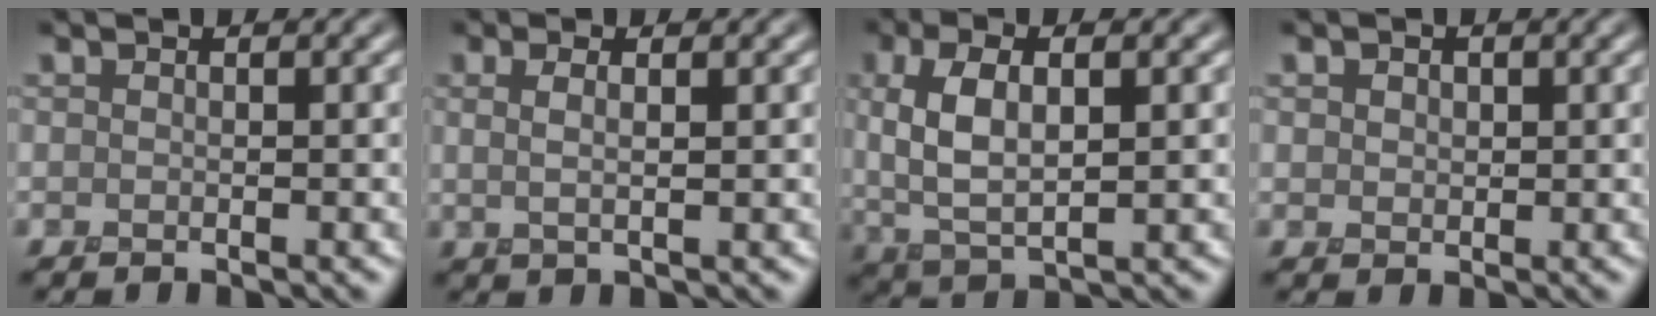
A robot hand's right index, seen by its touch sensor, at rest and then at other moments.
{"total": 1.6, "force": [0.6, 0.4, 1.5], "torque": [-0.019, -0.006, 0.009]}
{"total": 5.7, "force": [0.9, 2.5, 5.0], "torque": [-0.104, 0.002, 0.017]}
{"total": 1.8, "force": [0.6, 1.5, 0.8], "torque": [-0.023, 0.006, 0.011]}